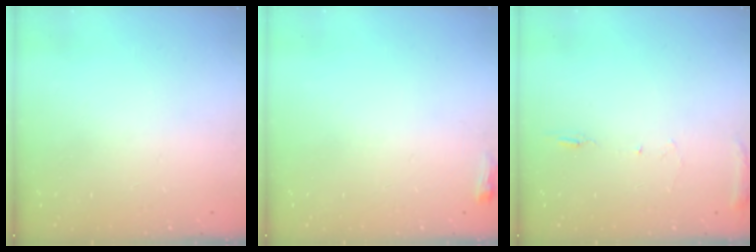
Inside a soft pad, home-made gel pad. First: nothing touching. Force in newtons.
{"total": 3.5, "press": 3.4, "slide": 0.8}
{"total": 6.9, "press": 6.9, "slide": 0.7}